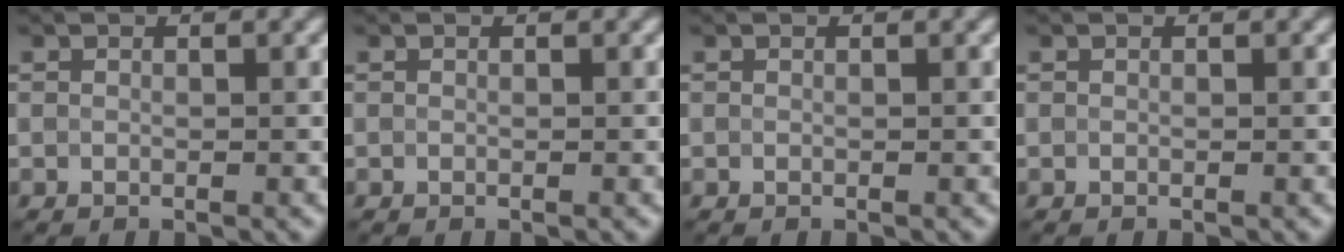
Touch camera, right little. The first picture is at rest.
{"total": 0.0}
{"total": 0.0}
{"total": 0.0}